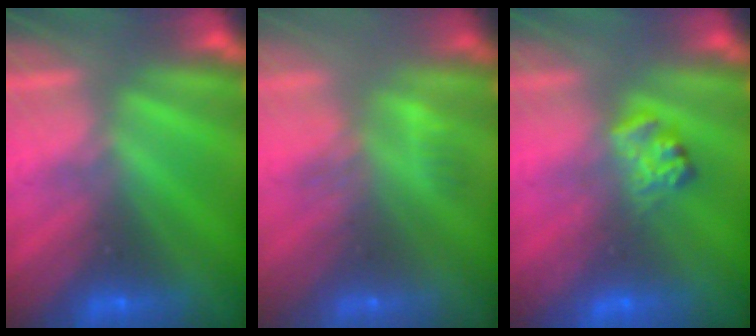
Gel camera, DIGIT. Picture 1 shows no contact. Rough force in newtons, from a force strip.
{"total": 3.2}
{"total": 2.3}